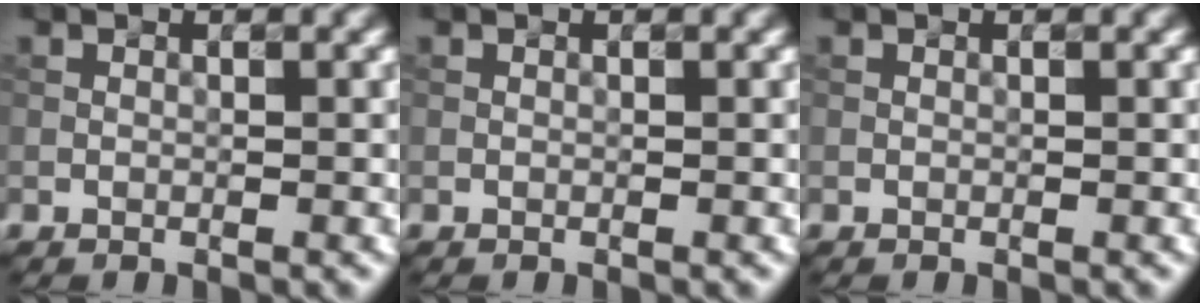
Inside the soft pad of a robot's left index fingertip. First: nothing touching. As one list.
[{"total": 0.0}, {"total": 0.0}]